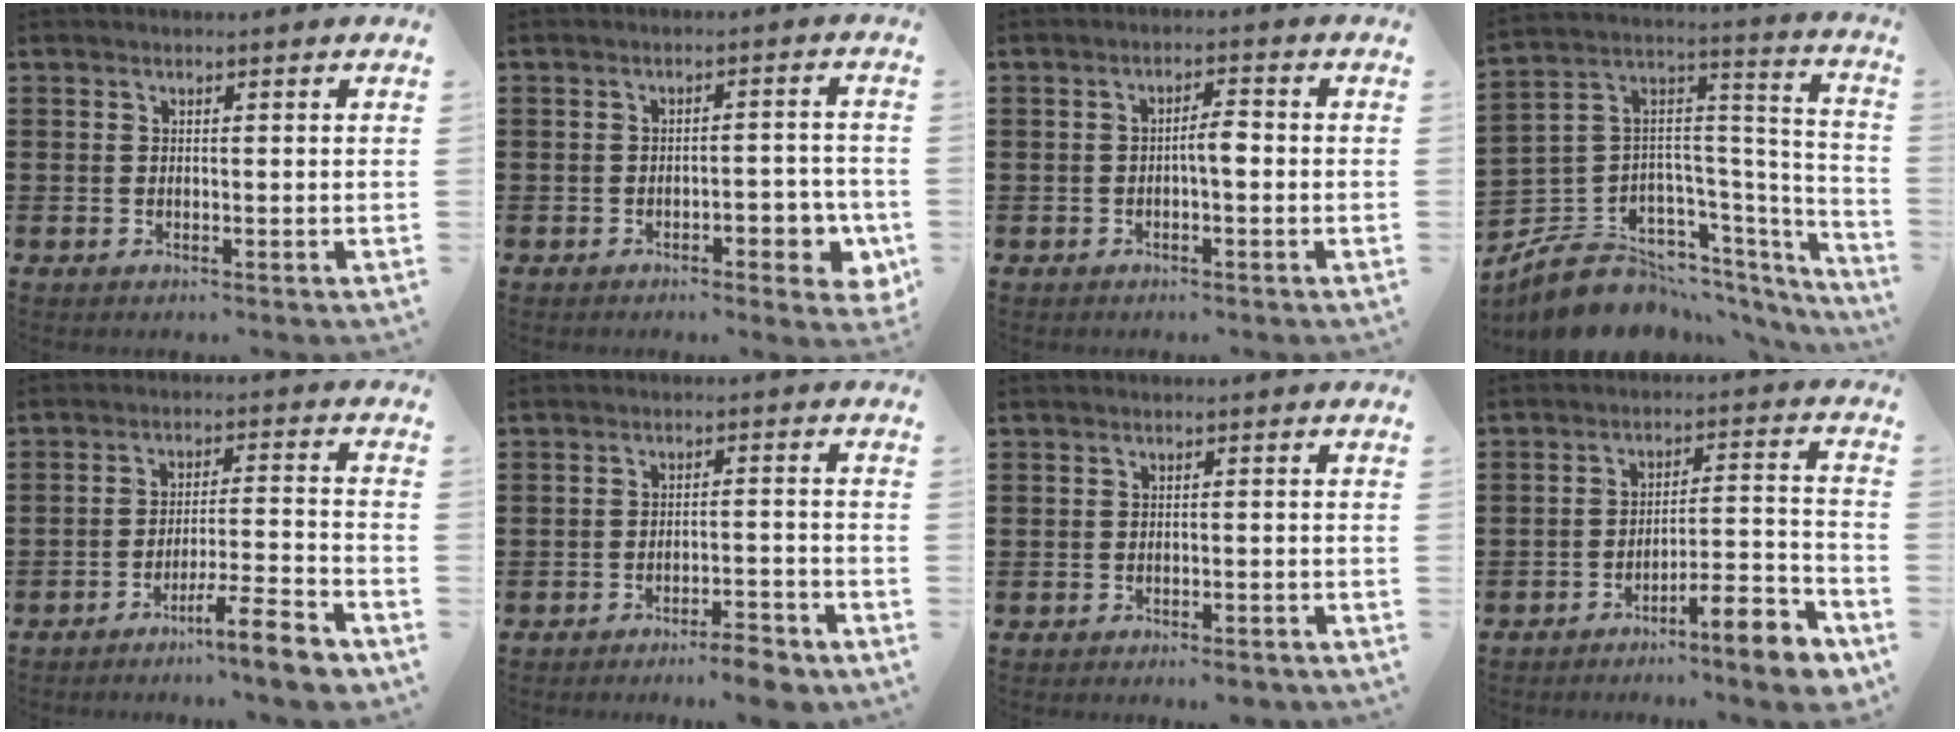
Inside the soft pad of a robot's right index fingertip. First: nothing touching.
{"total": 4.3, "force": [-2.0, 1.6, 3.4], "torque": [-0.047, 0.003, -0.036]}
{"total": 3.0, "force": [-0.6, 0.7, 2.8], "torque": [-0.051, 0.004, -0.013]}
{"total": 9.6, "force": [-7.5, 5.4, 2.7], "torque": [-0.071, 0.006, -0.140]}
{"total": 8.6, "force": [-6.7, 0.4, 5.4], "torque": [-0.077, 0.007, -0.120]}
{"total": 4.6, "force": [-4.3, 0.4, 1.7], "torque": [-0.028, 0.001, -0.083]}
{"total": 1.5, "force": [-1.4, 0.2, 0.3], "torque": [-0.012, -0.001, -0.028]}
{"total": 8.6, "force": [-7.1, 1.1, 4.8], "torque": [-0.066, 0.016, -0.129]}